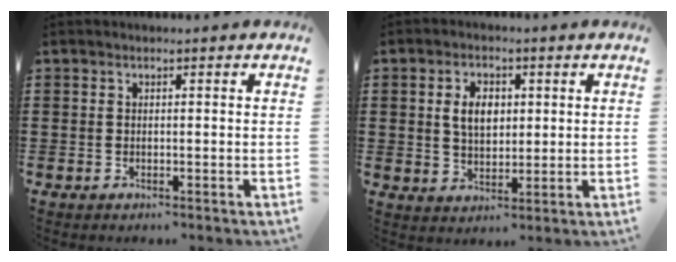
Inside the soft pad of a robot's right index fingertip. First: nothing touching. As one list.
[{"total": 5.0, "force": [0.9, 3.3, 3.7], "torque": [-0.080, 0.008, 0.009]}]